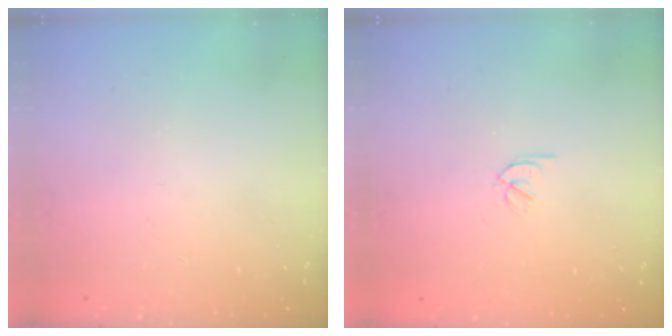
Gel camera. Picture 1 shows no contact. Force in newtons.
{"total": 1.8, "press": 1.7, "slide": 0.5}